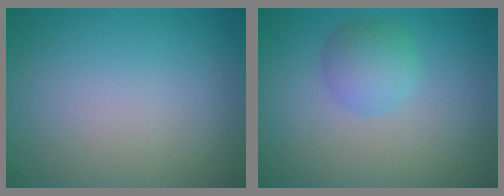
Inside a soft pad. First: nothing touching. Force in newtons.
{"total": 2.7, "press": 2.7, "slide": 0.1}